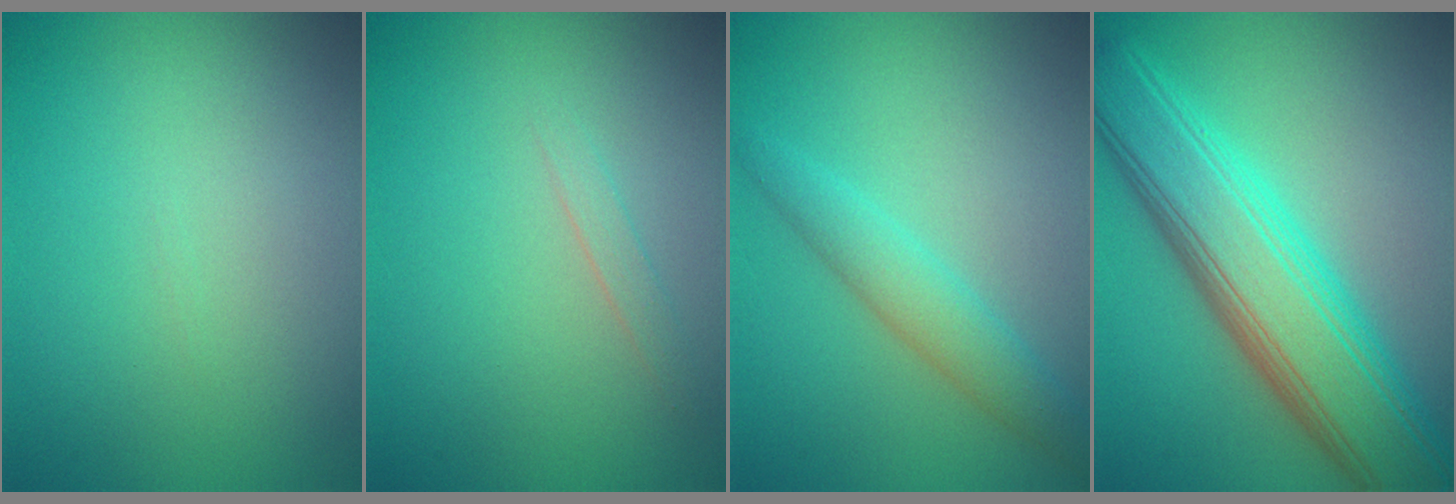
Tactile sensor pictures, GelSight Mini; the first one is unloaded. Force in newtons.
{"total": 0.9, "press": 0.9, "slide": 0.1}
{"total": 3.0, "press": 3.0, "slide": 0.1}
{"total": 10.2, "press": 10.2, "slide": 0.4}